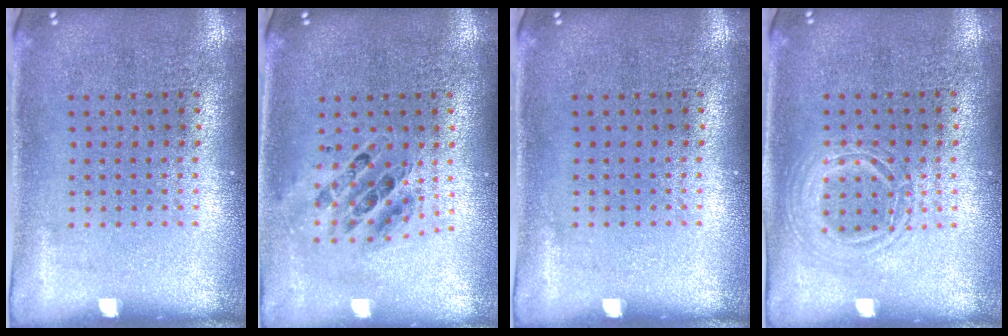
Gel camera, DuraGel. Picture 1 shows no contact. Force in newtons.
{"total": 0.8, "press": 0.8, "slide": 0.1}
{"total": 0.0}
{"total": 1.1, "press": 1.0, "slide": 0.1}